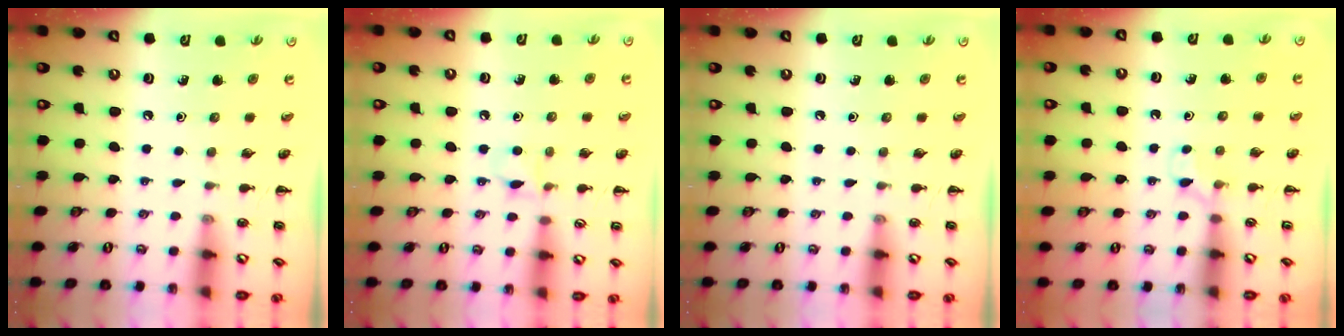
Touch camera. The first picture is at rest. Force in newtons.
{"total": 4.5, "press": 4.3, "slide": 1.5}
{"total": 0.0}
{"total": 4.2, "press": 4.0, "slide": 1.3}